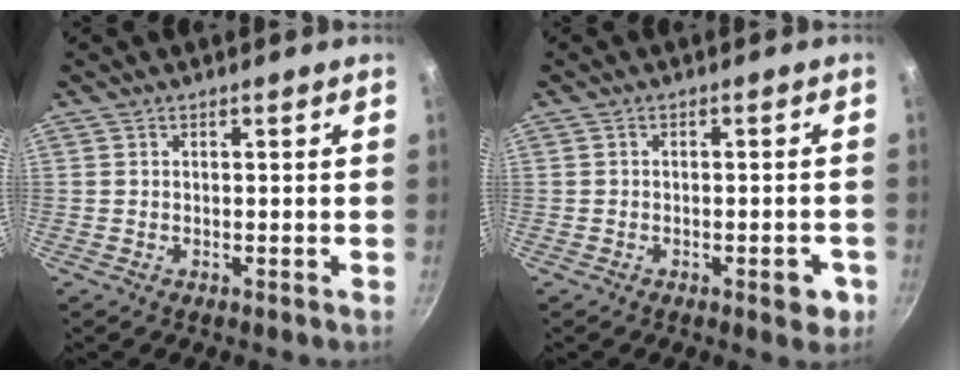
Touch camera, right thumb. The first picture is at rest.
{"total": 4.1, "force": [-1.7, 1.7, 3.2], "torque": [-0.028, 0.011, -0.020]}